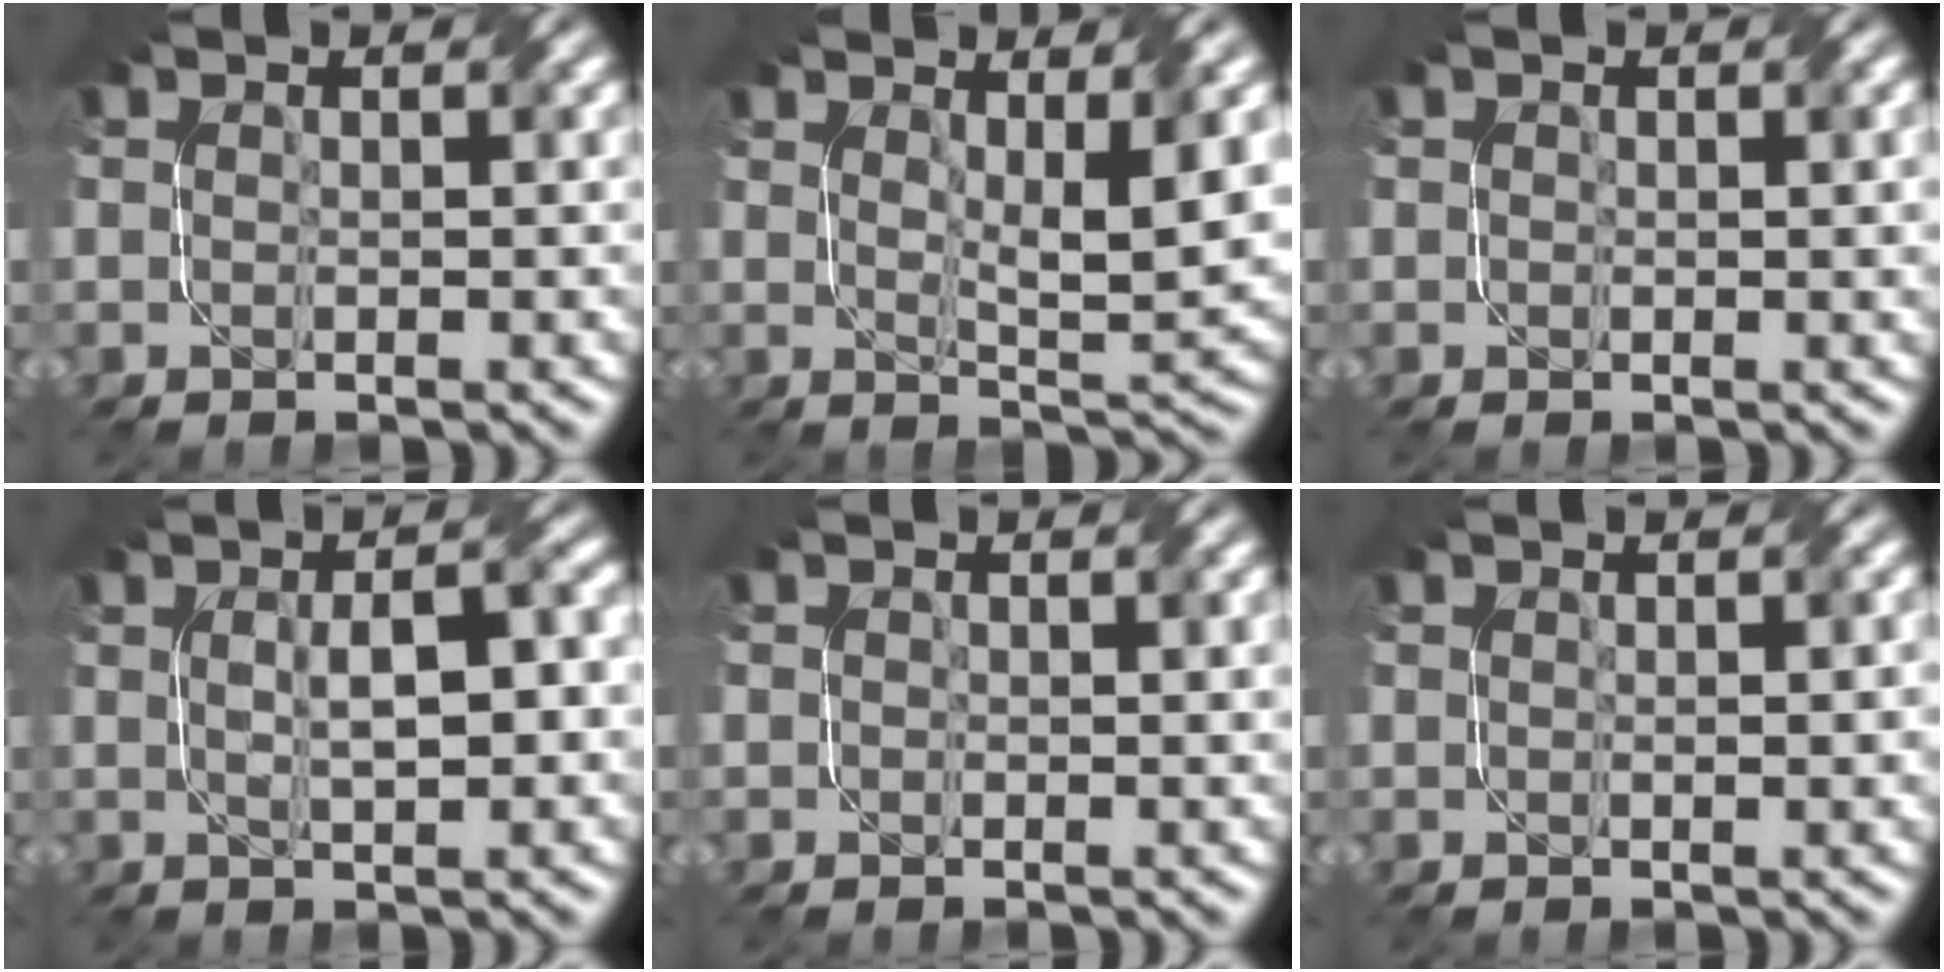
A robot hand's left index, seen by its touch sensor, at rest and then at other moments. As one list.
[{"total": 5.0, "force": [1.8, 1.3, 4.4], "torque": [-0.071, -0.012, 0.034]}, {"total": 1.0, "force": [0.4, 0.7, 0.6], "torque": [-0.007, 0.000, 0.009]}, {"total": 4.4, "force": [0.6, 1.4, 4.1], "torque": [-0.058, 0.006, 0.004]}, {"total": 1.0, "force": [0.5, 0.7, 0.5], "torque": [-0.007, 0.000, 0.009]}, {"total": 1.2, "force": [0.1, 0.5, 1.0], "torque": [-0.015, 0.001, 0.007]}]